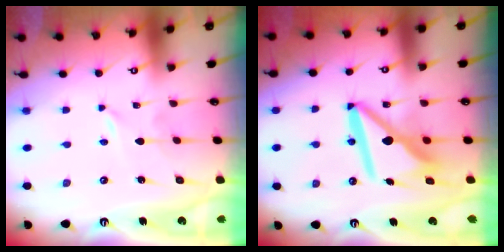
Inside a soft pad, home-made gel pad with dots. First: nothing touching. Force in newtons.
{"total": 12.8, "press": 12.7, "slide": 1.4}